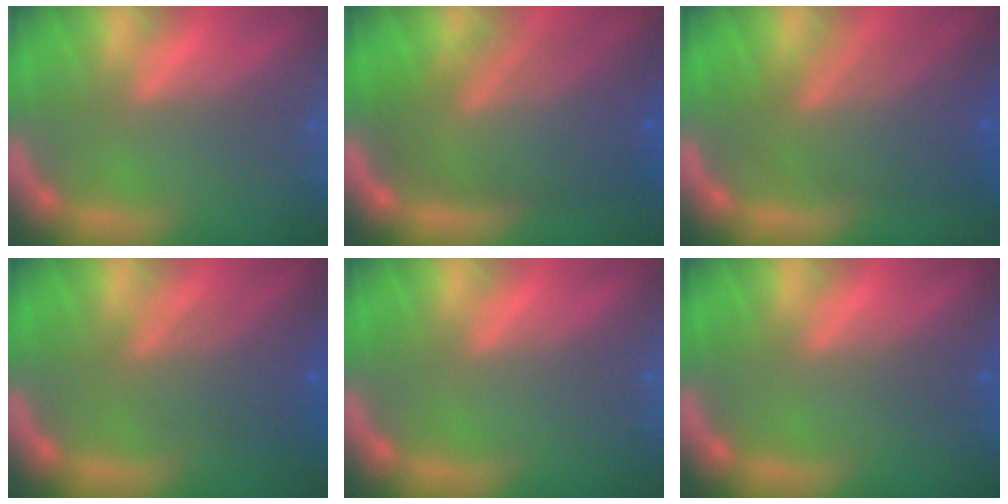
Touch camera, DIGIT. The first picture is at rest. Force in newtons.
{"total": 10.0}
{"total": 7.5}
{"total": 4.6}
{"total": 0.0}
{"total": 0.9}